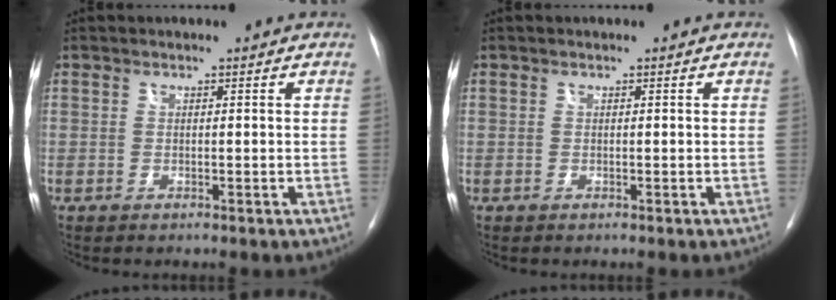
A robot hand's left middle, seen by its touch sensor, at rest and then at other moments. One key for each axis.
{"total": 0.0}